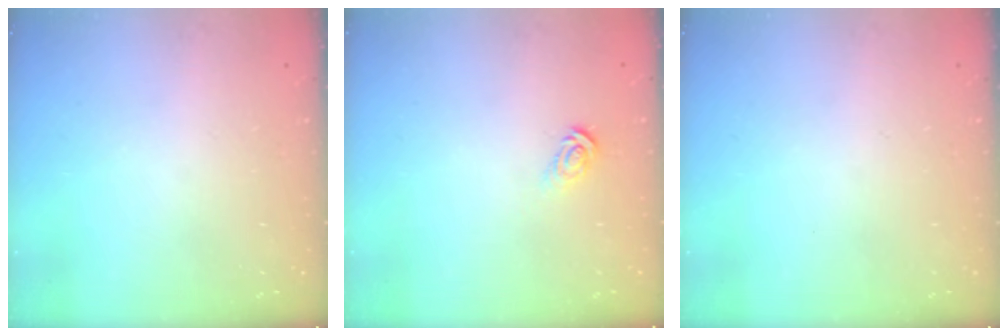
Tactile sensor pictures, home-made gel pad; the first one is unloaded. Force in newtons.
{"total": 4.5, "press": 4.5, "slide": 0.2}
{"total": 0.0}